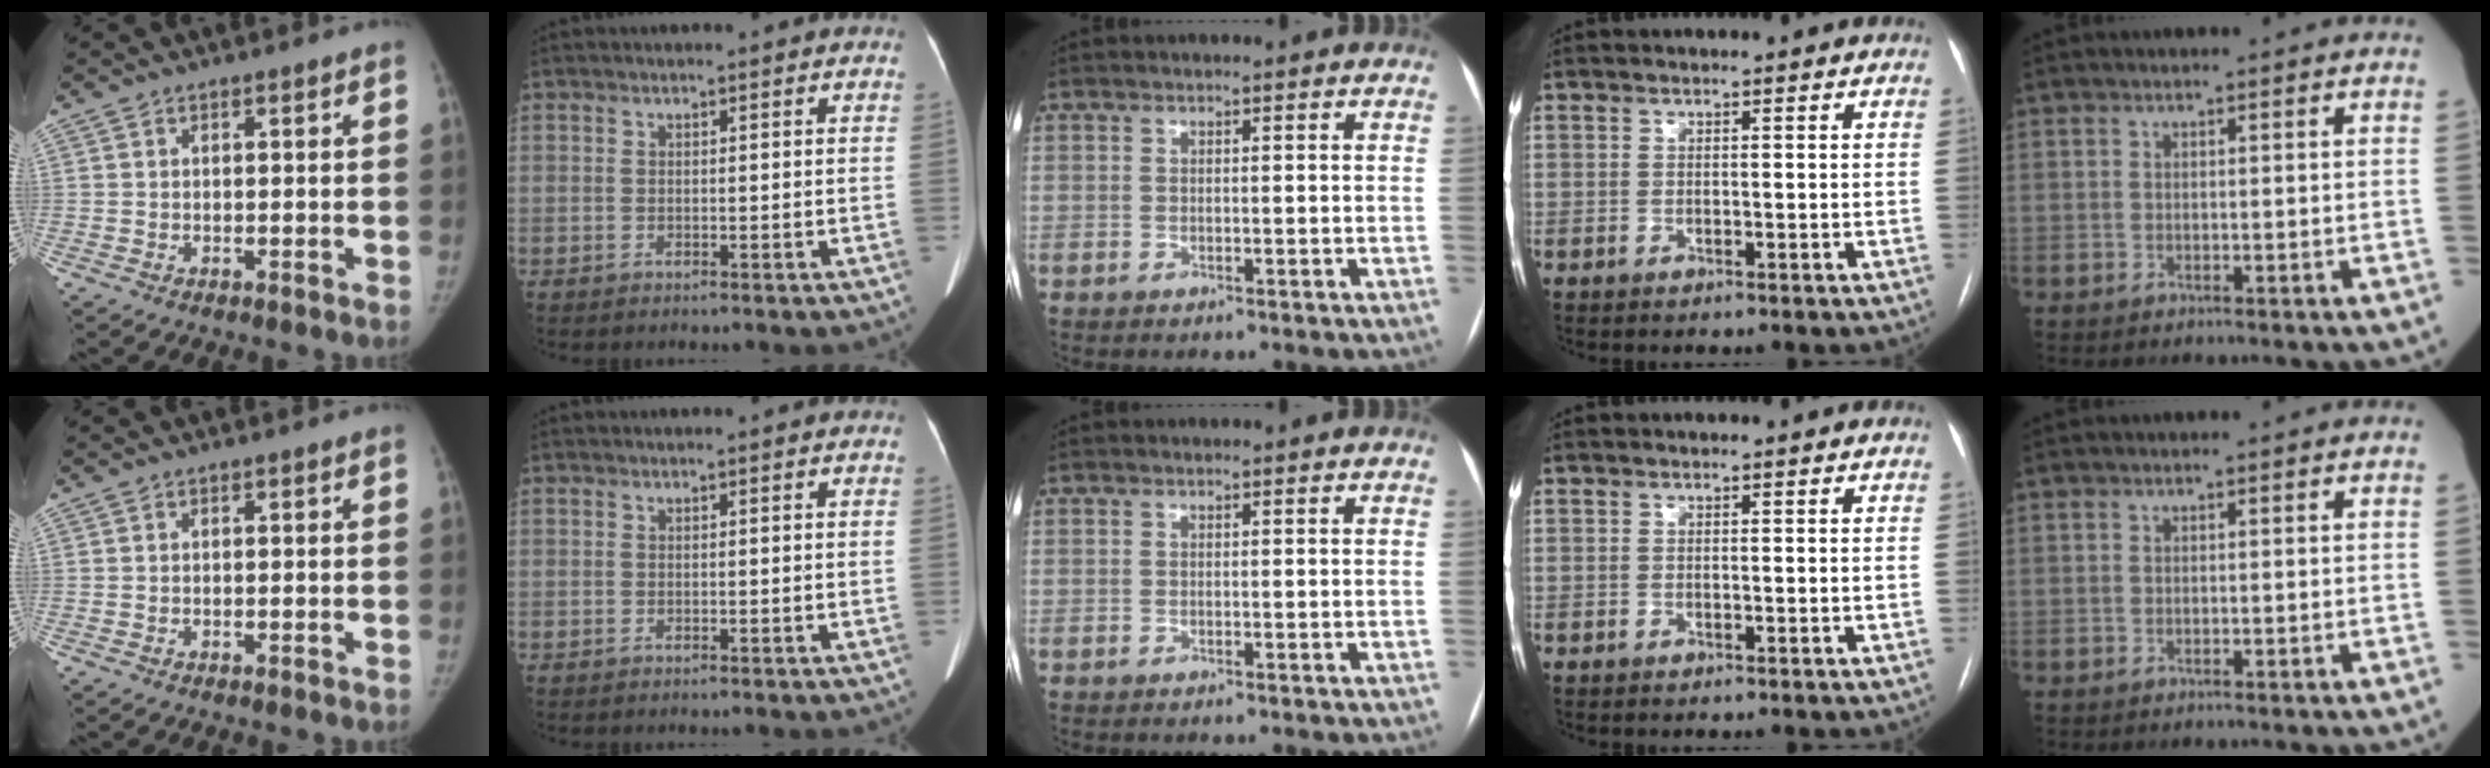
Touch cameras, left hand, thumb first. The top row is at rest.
{}